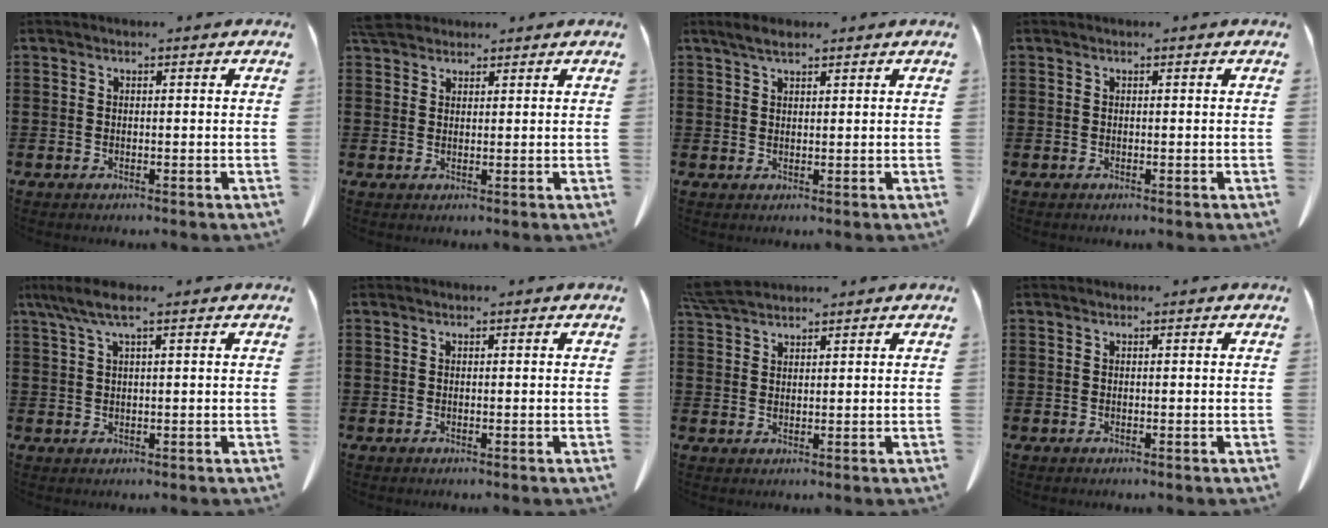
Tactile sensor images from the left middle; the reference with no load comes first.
{"total": 3.2, "force": [2.9, 1.1, 0.9], "torque": [-0.027, 0.000, 0.058]}
{"total": 2.7, "force": [1.9, 0.7, 1.7], "torque": [-0.038, 0.003, 0.036]}
{"total": 0.0}
{"total": 4.1, "force": [1.9, 0.5, 3.6], "torque": [-0.088, -0.005, 0.030]}
{"total": 0.0}
{"total": 4.2, "force": [3.8, 0.6, 1.7], "torque": [-0.045, -0.006, 0.074]}
{"total": 0.0}